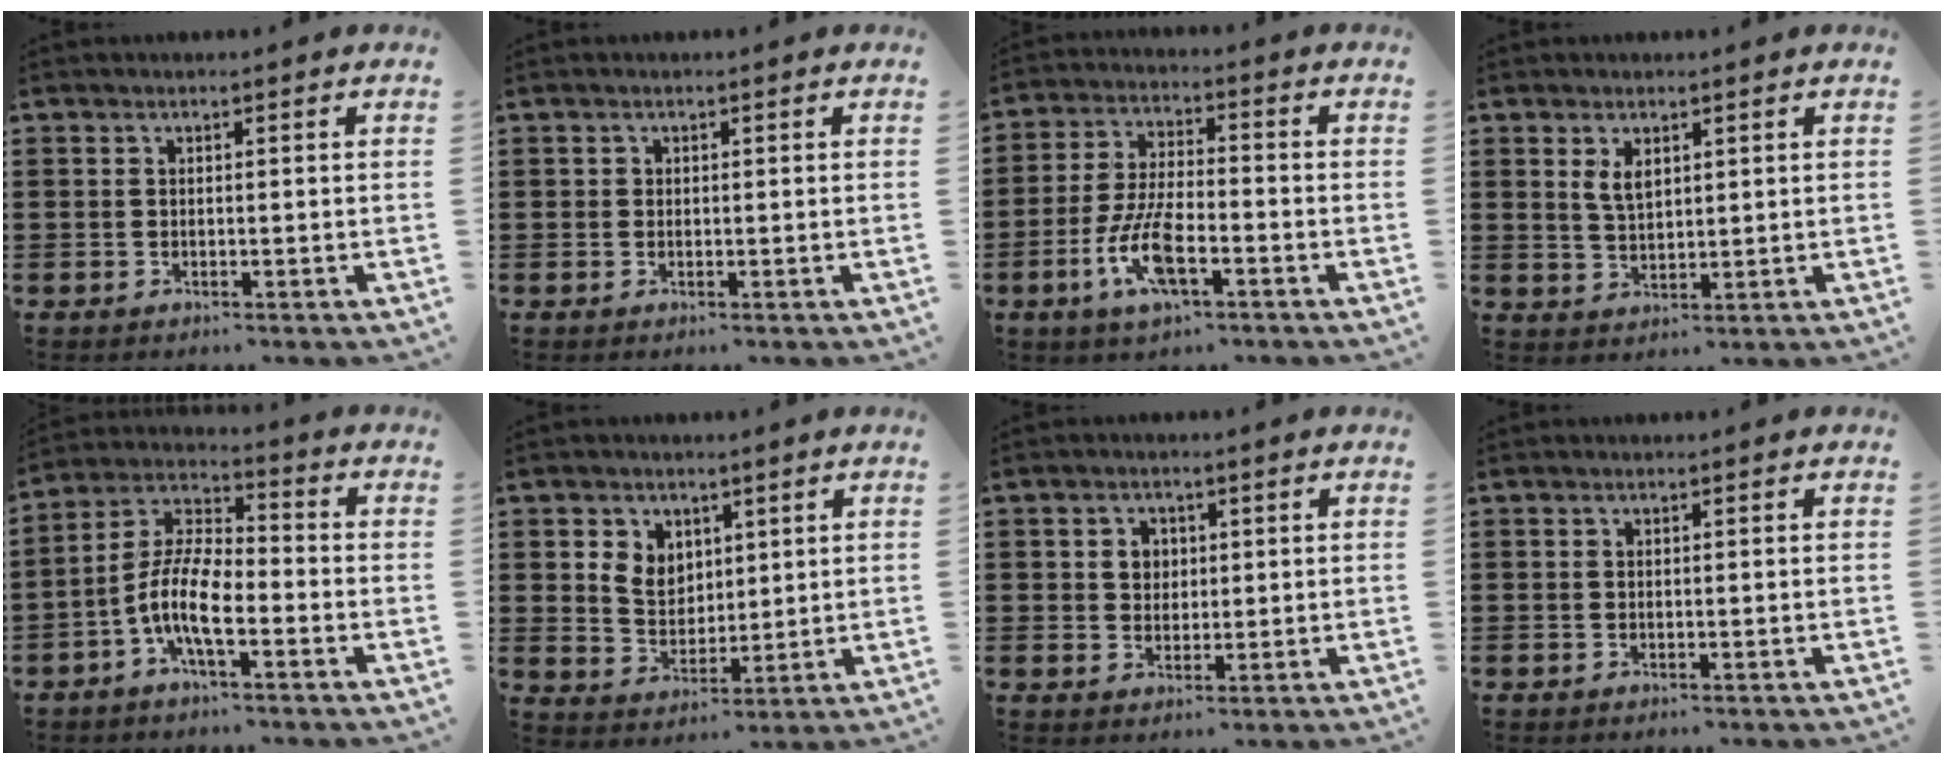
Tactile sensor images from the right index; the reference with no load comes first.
{"total": 0.6, "force": [0.0, 0.5, 0.1], "torque": [-0.003, 0.004, 0.000]}
{"total": 9.3, "force": [-3.7, 3.2, 7.9], "torque": [-0.182, -0.011, -0.072]}
{"total": 3.0, "force": [1.5, 1.6, 2.1], "torque": [-0.046, 0.003, 0.028]}
{"total": 9.0, "force": [-3.8, 3.1, 7.5], "torque": [-0.181, -0.008, -0.079]}
{"total": 5.2, "force": [2.4, 4.3, 1.9], "torque": [-0.047, 0.011, 0.042]}
{"total": 2.8, "force": [0.6, 2.4, 1.2], "torque": [-0.032, 0.010, 0.008]}
{"total": 0.0}